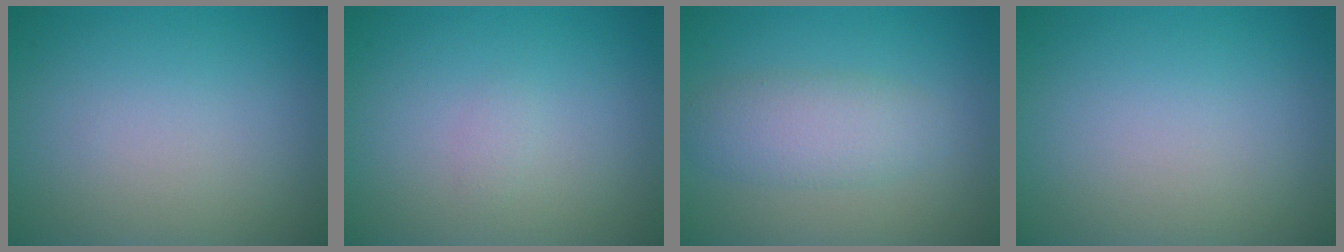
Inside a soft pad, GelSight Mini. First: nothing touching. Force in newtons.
{"total": 0.6, "press": 0.6, "slide": 0.1}
{"total": 3.4, "press": 3.4, "slide": 0.1}
{"total": 0.0}